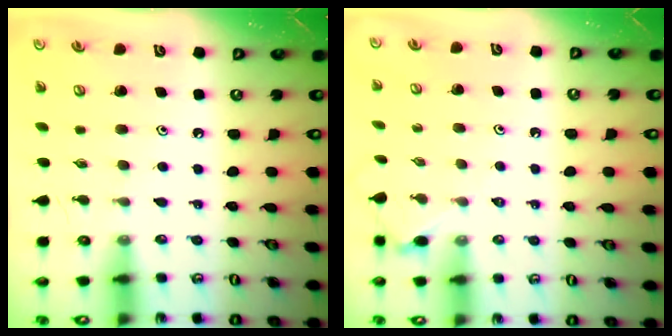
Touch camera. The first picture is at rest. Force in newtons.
{"total": 3.3, "press": 3.2, "slide": 0.6}